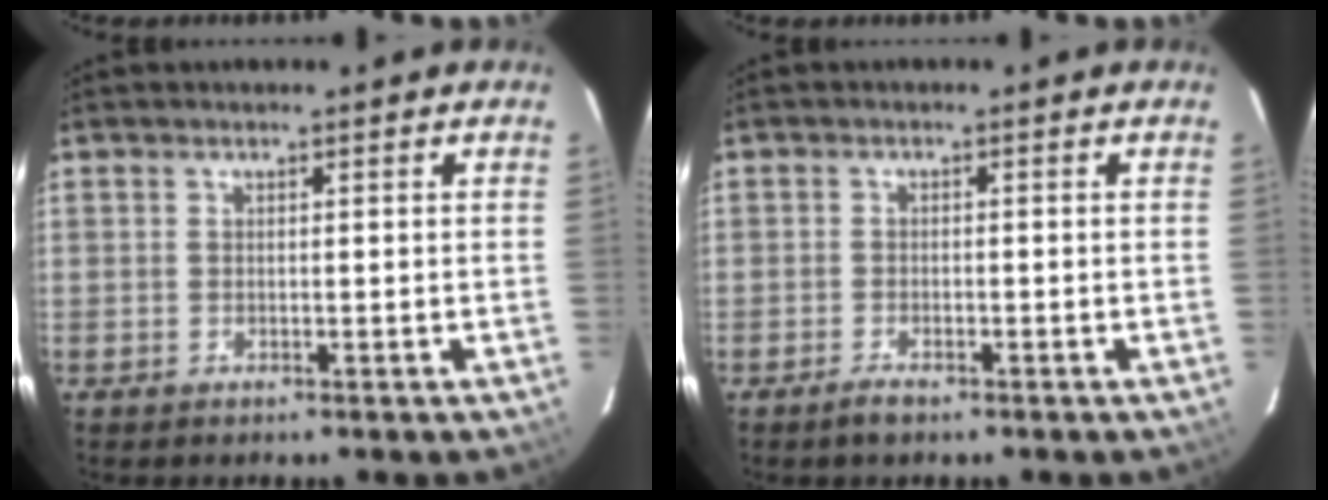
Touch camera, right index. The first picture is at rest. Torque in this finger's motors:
{"motor_torque": [0.34, 0.18, 0.12, 0.00]}